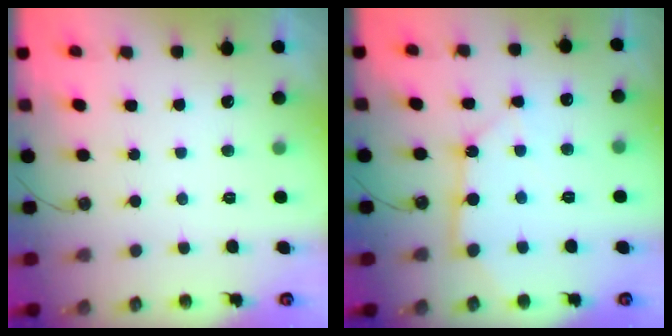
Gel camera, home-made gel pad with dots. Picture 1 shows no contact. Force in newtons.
{"total": 10.3, "press": 10.2, "slide": 0.9}